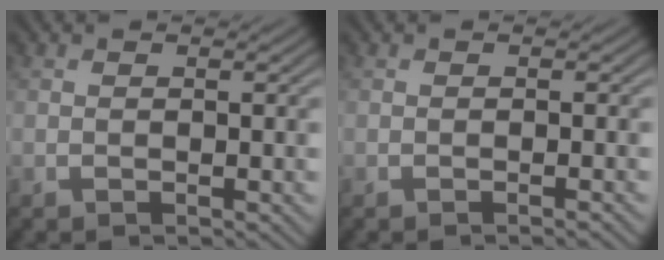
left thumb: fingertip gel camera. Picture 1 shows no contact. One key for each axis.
{"total": 0.6, "fx": -0.4, "fy": 0.0, "fz": 0.4, "tx": -0.006, "ty": 0.001, "tz": -0.009}